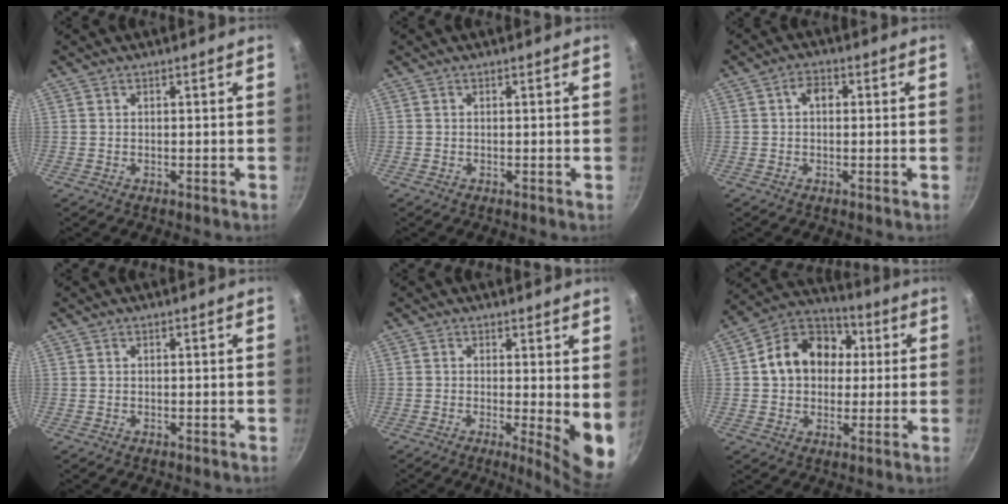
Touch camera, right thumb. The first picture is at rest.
{"total": 0.0}
{"total": 3.0, "force": [0.4, 2.1, 2.2], "torque": [-0.029, 0.010, 0.000]}
{"total": 0.0}
{"total": 7.9, "force": [0.1, 2.2, 7.6], "torque": [-0.097, -0.021, 0.002]}
{"total": 15.2, "force": [2.4, 12.0, 9.0], "torque": [-0.116, 0.028, 0.020]}